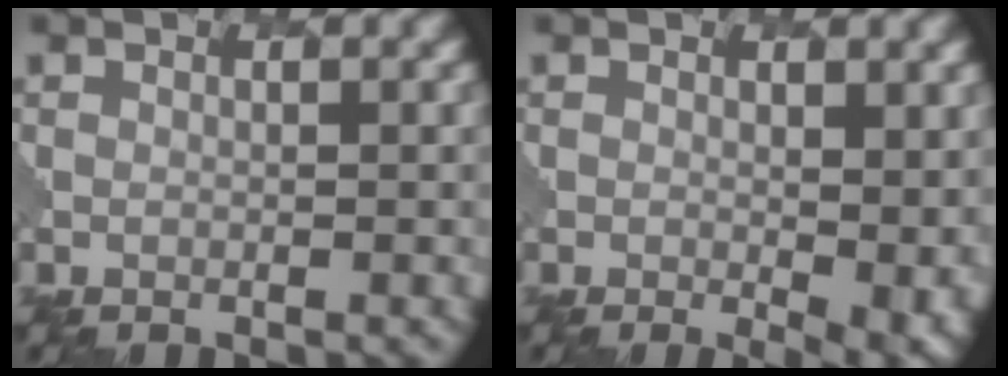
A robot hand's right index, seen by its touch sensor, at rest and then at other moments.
{"total": 5.0, "force": [-0.3, 1.9, 4.6], "torque": [-0.055, -0.014, 0.004]}